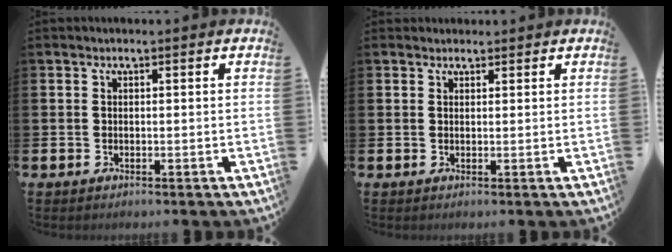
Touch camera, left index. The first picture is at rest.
{"total": 1.1, "force": [1.0, 0.5, 0.1], "torque": [0.006, 0.002, 0.017]}